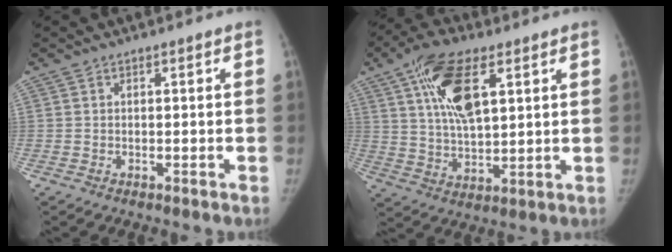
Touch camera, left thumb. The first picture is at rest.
{"total": 14.1, "force": [5.9, 6.2, 11.2], "torque": [-0.194, -0.012, 0.107]}